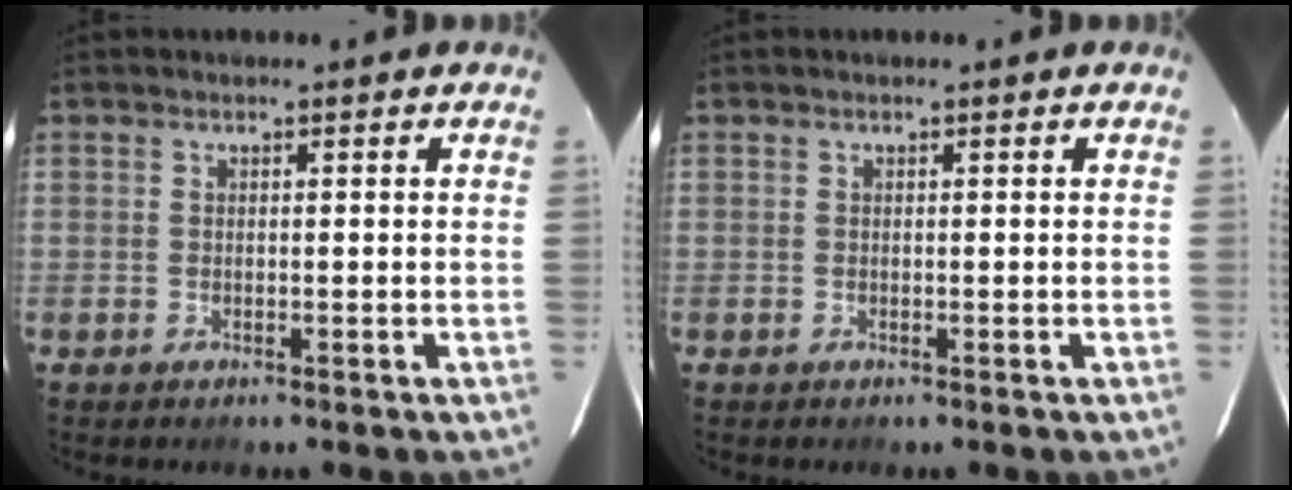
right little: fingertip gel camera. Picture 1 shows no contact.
{"total": 0.0}